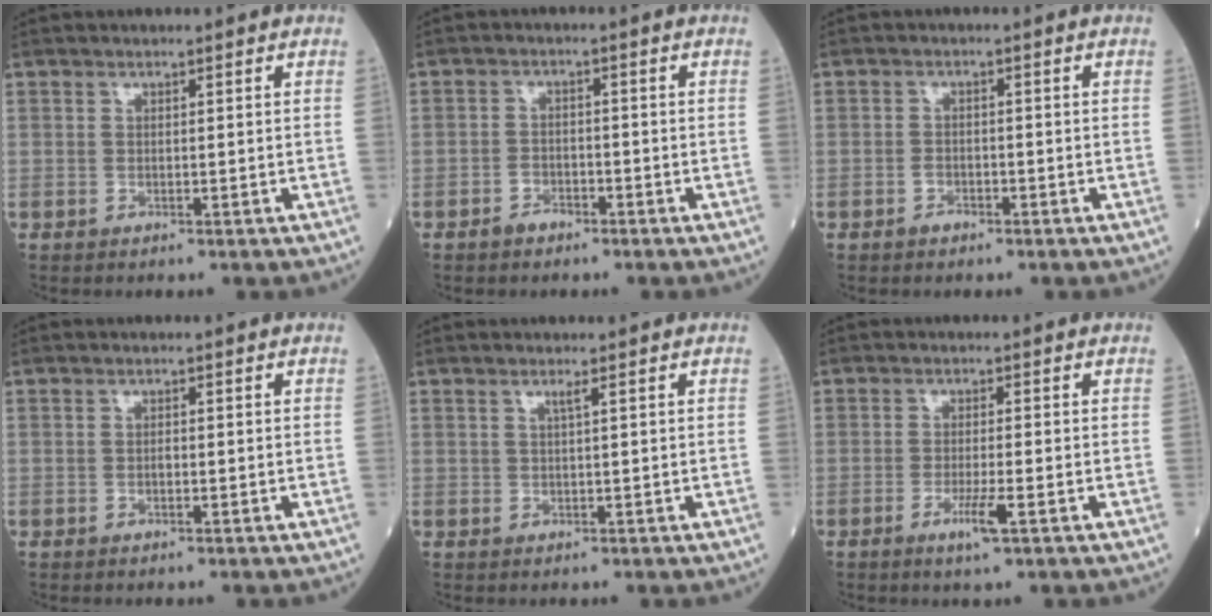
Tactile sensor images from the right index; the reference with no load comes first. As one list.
[{"total": 2.5, "force": [-1.8, 1.5, 0.9], "torque": [-0.015, 0.005, -0.029]}, {"total": 1.7, "force": [-1.1, 1.1, 0.6], "torque": [-0.011, 0.003, -0.019]}, {"total": 0.6, "force": [-0.2, 0.3, 0.5], "torque": [-0.009, 0.001, -0.004]}, {"total": 1.1, "force": [0.4, -0.8, 0.7], "torque": [-0.021, -0.003, 0.009]}, {"total": 3.5, "force": [-1.7, -0.1, 3.1], "torque": [-0.060, -0.007, -0.032]}]